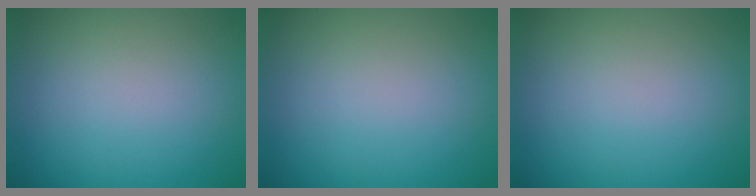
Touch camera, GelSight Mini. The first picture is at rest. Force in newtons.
{"total": 0.0}
{"total": 0.0}